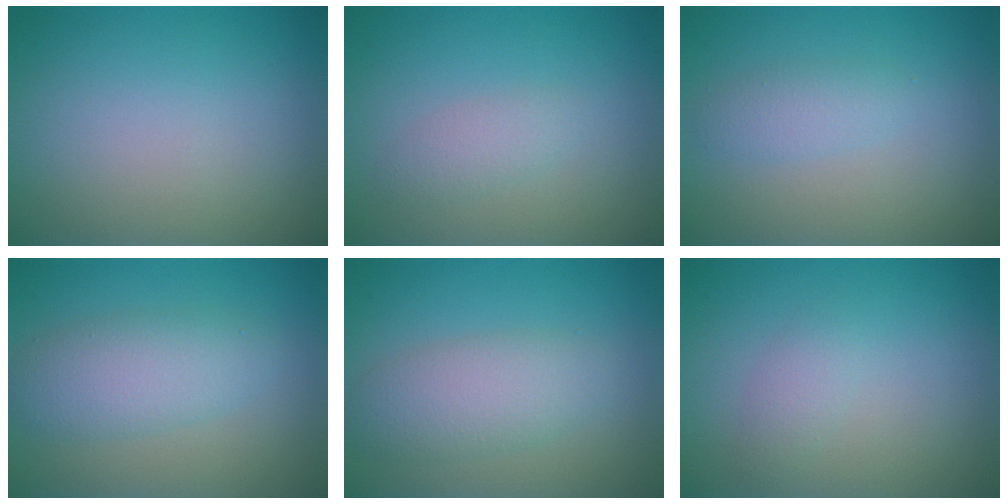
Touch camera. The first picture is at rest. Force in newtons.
{"total": 1.5, "press": 1.5, "slide": 0.1}
{"total": 1.7, "press": 1.7, "slide": 0.1}
{"total": 4.1, "press": 4.1, "slide": 0.1}
{"total": 3.8, "press": 3.8, "slide": 0.1}
{"total": 1.3, "press": 1.3, "slide": 0.0}